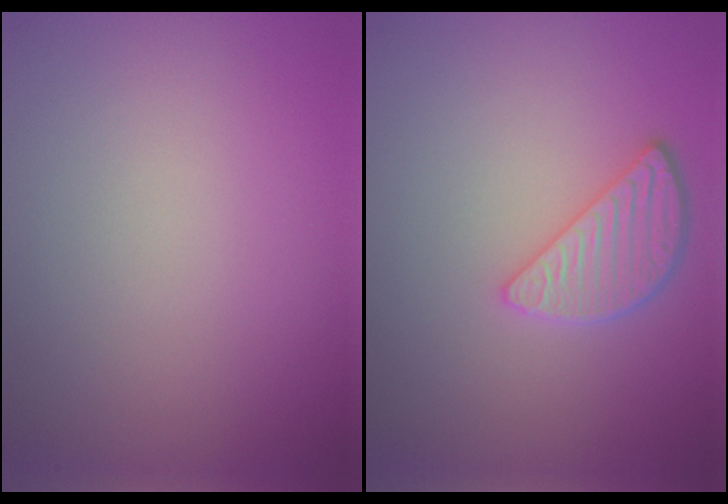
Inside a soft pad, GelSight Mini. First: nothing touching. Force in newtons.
{"total": 3.3, "press": 3.0, "slide": 1.5}